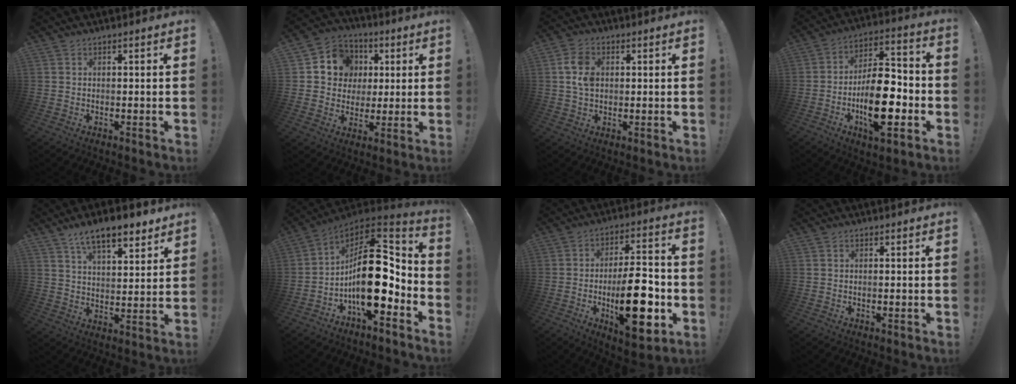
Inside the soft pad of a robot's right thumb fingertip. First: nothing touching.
{"total": 10.8, "force": [2.0, 10.0, 3.5], "torque": [-0.050, -0.002, 0.047]}
{"total": 8.5, "force": [1.6, 6.3, 5.5], "torque": [-0.105, 0.010, 0.032]}
{"total": 19.0, "force": [-5.8, 8.2, 16.1], "torque": [-0.277, 0.031, -0.089]}
{"total": 11.3, "force": [7.9, 4.1, 6.9], "torque": [-0.104, -0.045, 0.138]}
{"total": 22.2, "force": [-2.3, 10.8, 19.2], "torque": [-0.325, 0.020, -0.030]}
{"total": 21.6, "force": [-5.0, 8.8, 19.1], "torque": [-0.297, 0.014, -0.070]}
{"total": 0.6, "force": [-0.2, 0.1, 0.6], "torque": [-0.011, 0.000, -0.003]}